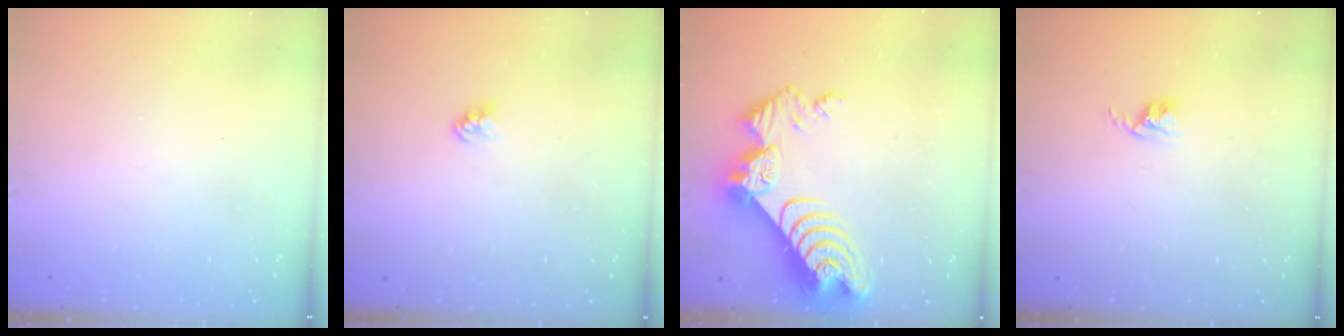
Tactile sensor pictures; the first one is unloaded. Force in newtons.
{"total": 2.4, "press": 2.4, "slide": 0.1}
{"total": 14.6, "press": 14.5, "slide": 1.5}
{"total": 2.6, "press": 2.6, "slide": 0.4}